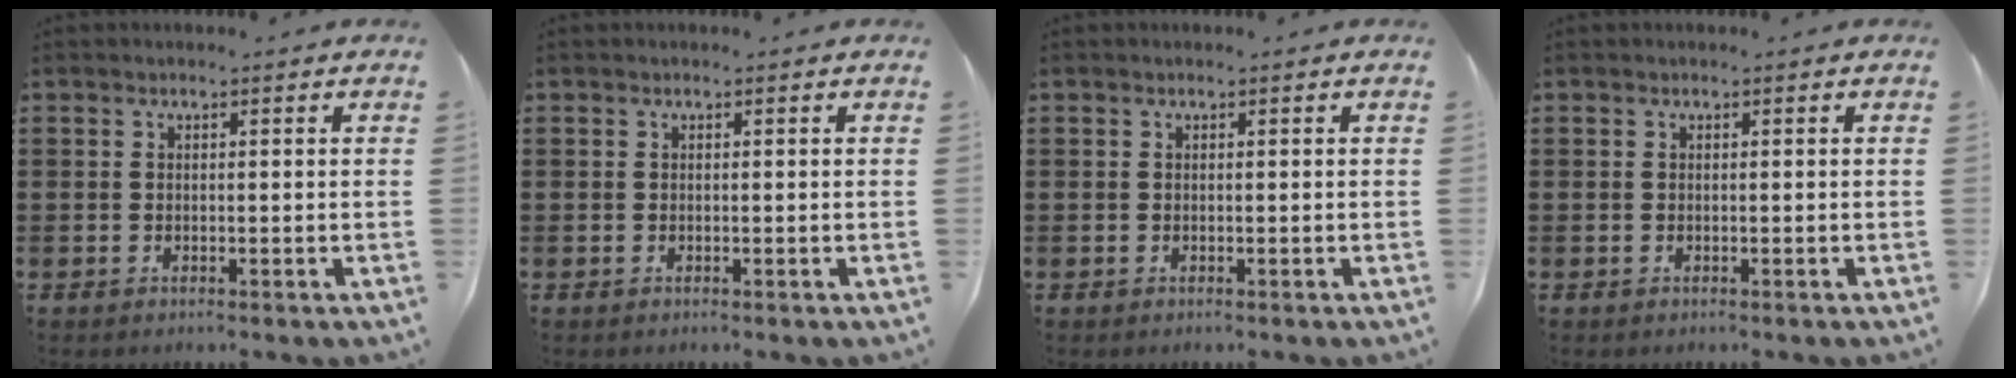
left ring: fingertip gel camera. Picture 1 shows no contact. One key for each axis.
{"total": 0.0}
{"total": 0.0}
{"total": 0.0}